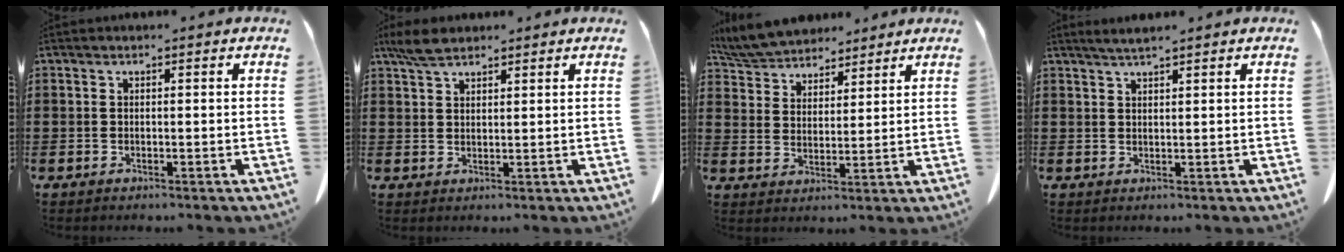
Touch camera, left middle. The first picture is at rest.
{"total": 3.9, "force": [3.0, 1.4, 1.9], "torque": [-0.047, 0.002, 0.058]}
{"total": 6.7, "force": [6.4, 1.7, 1.1], "torque": [-0.052, -0.023, 0.120]}
{"total": 1.8, "force": [1.6, -0.1, 0.9], "torque": [-0.019, -0.001, 0.030]}